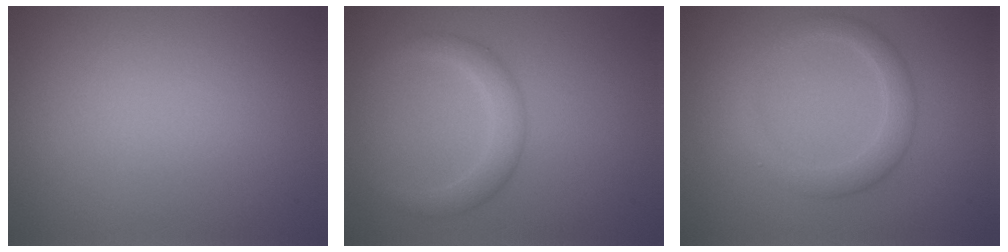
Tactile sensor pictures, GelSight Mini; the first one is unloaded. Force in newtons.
{"total": 2.3, "press": 2.3, "slide": 0.0}
{"total": 2.8, "press": 2.8, "slide": 0.2}